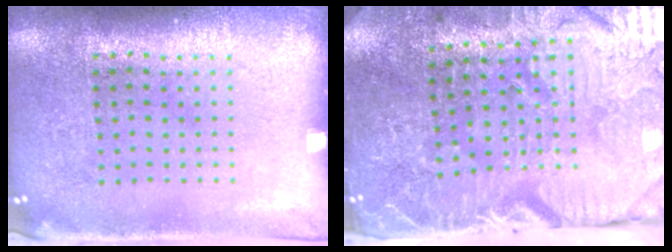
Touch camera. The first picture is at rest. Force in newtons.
{"total": 4.1, "press": 4.1, "slide": 0.8}